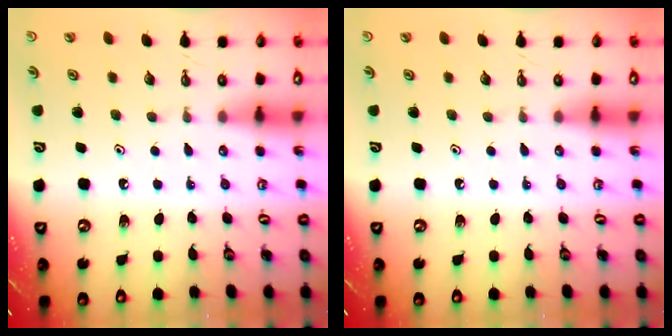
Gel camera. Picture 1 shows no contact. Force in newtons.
{"total": 0.0}